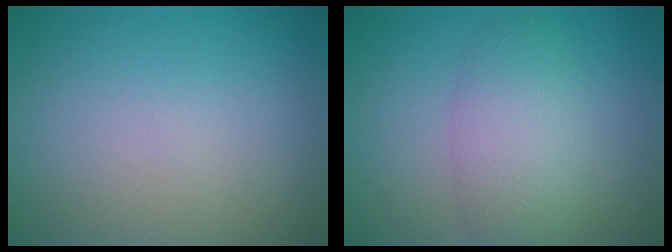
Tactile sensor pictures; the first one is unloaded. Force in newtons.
{"total": 4.4, "press": 4.4, "slide": 0.2}